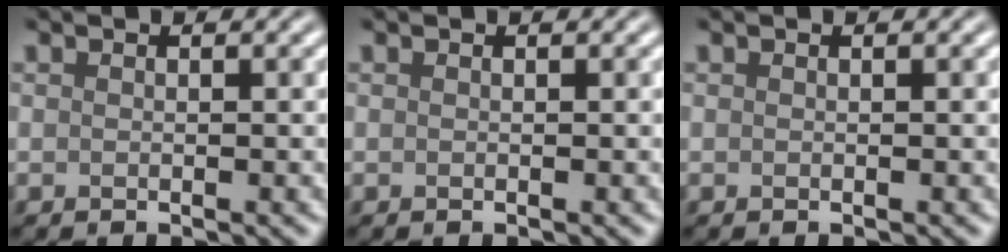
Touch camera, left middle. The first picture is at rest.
{"total": 0.0}
{"total": 0.0}